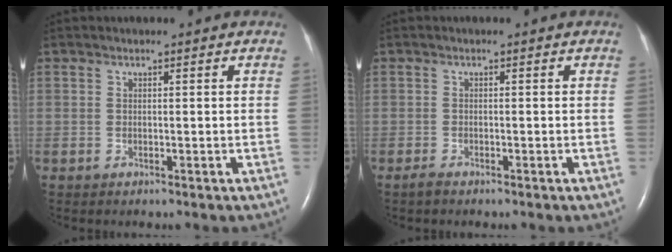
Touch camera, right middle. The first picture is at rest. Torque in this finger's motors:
{"motor_torque": [0.00, 0.09, -0.01, 0.00]}